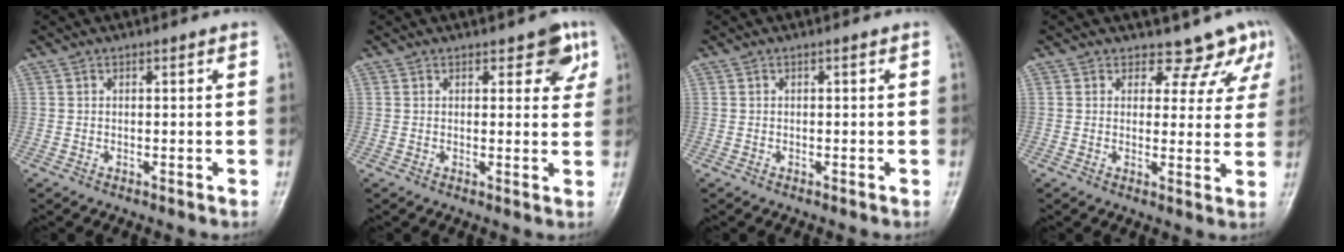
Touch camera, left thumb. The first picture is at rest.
{"total": 4.7, "force": [2.7, 2.5, 2.8], "torque": [-0.001, -0.010, 0.028]}
{"total": 0.0}
{"total": 7.8, "force": [6.4, 4.3, 1.0], "torque": [0.035, -0.034, 0.057]}